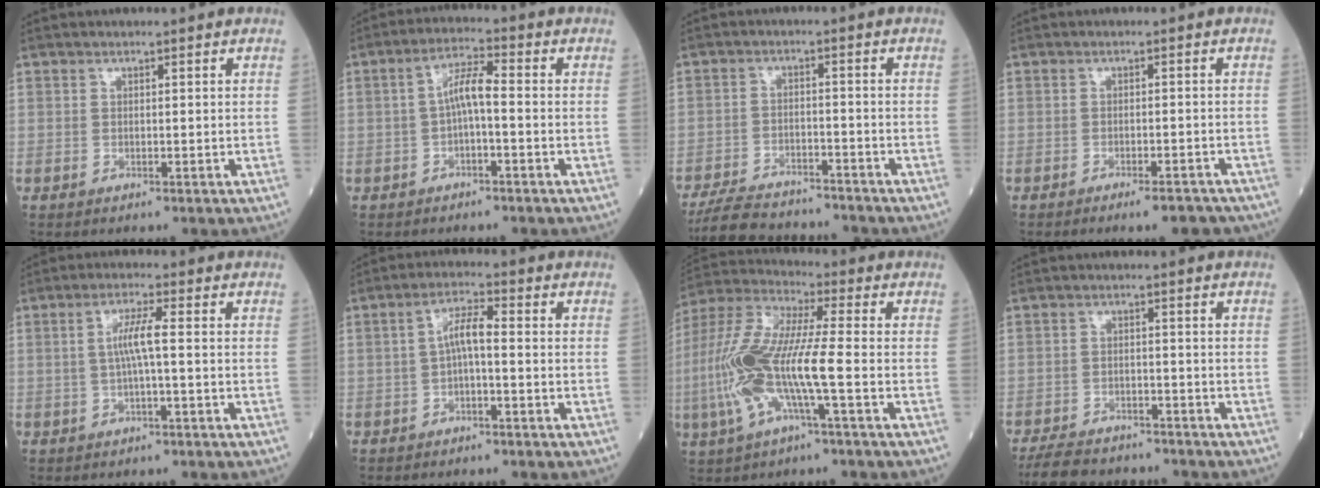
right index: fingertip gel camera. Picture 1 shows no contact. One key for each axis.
{"total": 4.8, "fx": -0.5, "fy": 1.0, "fz": 4.7, "tx": -0.085, "ty": 0.017, "tz": -0.010}
{"total": 11.3, "fx": -10.4, "fy": 2.3, "fz": 3.7, "tx": -0.060, "ty": 0.001, "tz": -0.163}
{"total": 2.7, "fx": -1.9, "fy": 1.2, "fz": 1.4, "tx": -0.009, "ty": 0.001, "tz": -0.022}
{"total": 4.2, "fx": 0.0, "fy": 0.0, "fz": 4.2, "tx": -0.082, "ty": 0.008, "tz": 0.000}
{"total": 4.3, "fx": -0.5, "fy": 1.0, "fz": 4.2, "tx": -0.076, "ty": 0.015, "tz": -0.010}
{"total": 14.4, "fx": -3.2, "fy": 1.8, "fz": 13.9, "tx": -0.311, "ty": 0.002, "tz": -0.067}
{"total": 10.3, "fx": -9.3, "fy": 2.9, "fz": 3.3, "tx": -0.056, "ty": -0.003, "tz": -0.137}